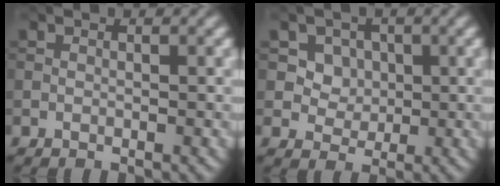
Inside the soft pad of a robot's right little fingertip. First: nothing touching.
{"total": 4.0, "force": [1.3, 3.4, 1.6], "torque": [-0.041, -0.014, 0.039]}